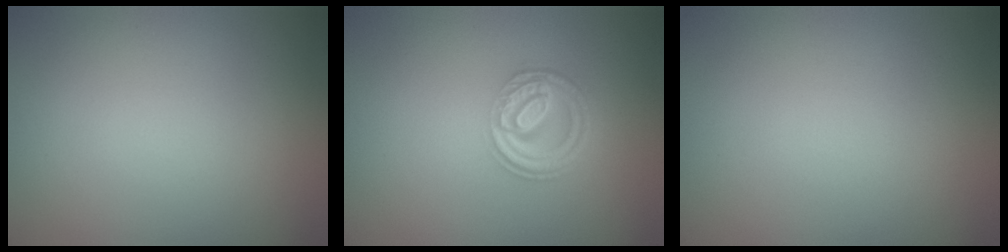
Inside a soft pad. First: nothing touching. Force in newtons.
{"total": 4.2, "press": 3.1, "slide": 2.8}
{"total": 0.0}